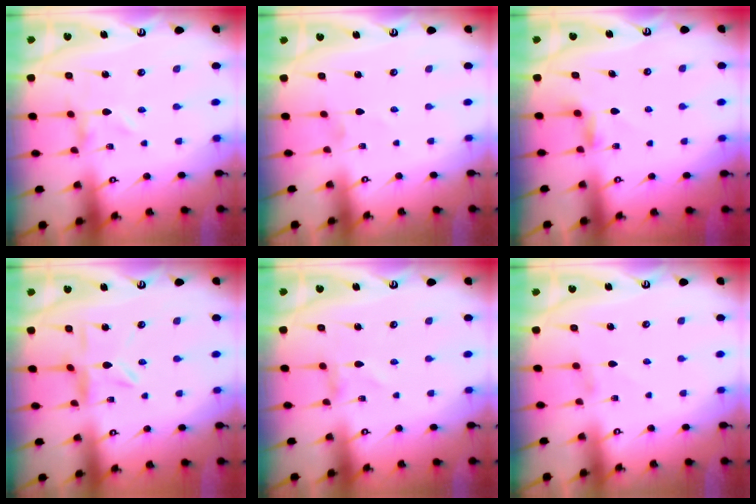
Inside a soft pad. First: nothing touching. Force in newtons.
{"total": 0.0}
{"total": 3.3, "press": 3.3, "slide": 0.3}
{"total": 4.5, "press": 4.4, "slide": 0.4}
{"total": 0.8, "press": 0.8, "slide": 0.1}
{"total": 1.6, "press": 1.5, "slide": 0.4}